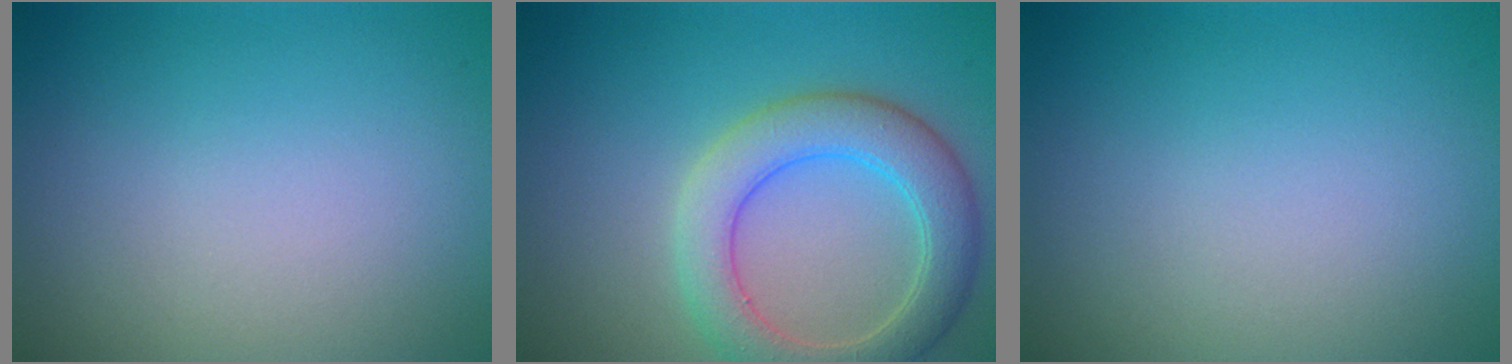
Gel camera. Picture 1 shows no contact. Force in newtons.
{"total": 5.3, "press": 5.3, "slide": 0.4}
{"total": 0.0}